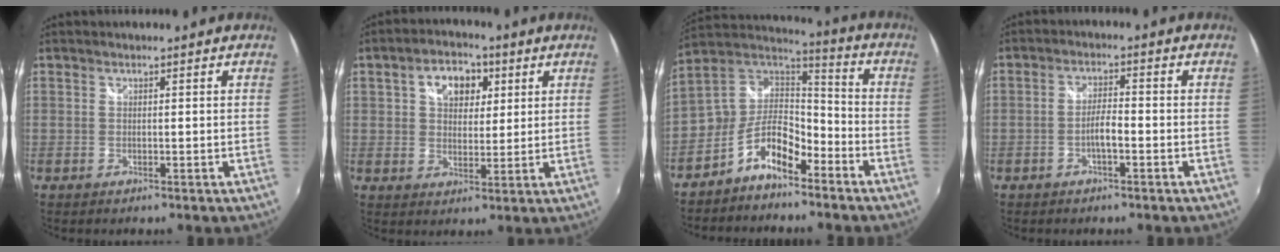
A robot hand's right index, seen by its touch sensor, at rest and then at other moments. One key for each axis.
{"total": 8.2, "fx": 3.0, "fy": 5.5, "fz": 5.2, "tx": -0.088, "ty": 0.023, "tz": 0.048}
{"total": 11.0, "fx": -5.9, "fy": 6.1, "fz": 6.9, "tx": -0.160, "ty": 0.031, "tz": -0.117}
{"total": 3.1, "fx": -1.3, "fy": 0.6, "fz": 2.8, "tx": -0.057, "ty": 0.011, "tz": -0.025}